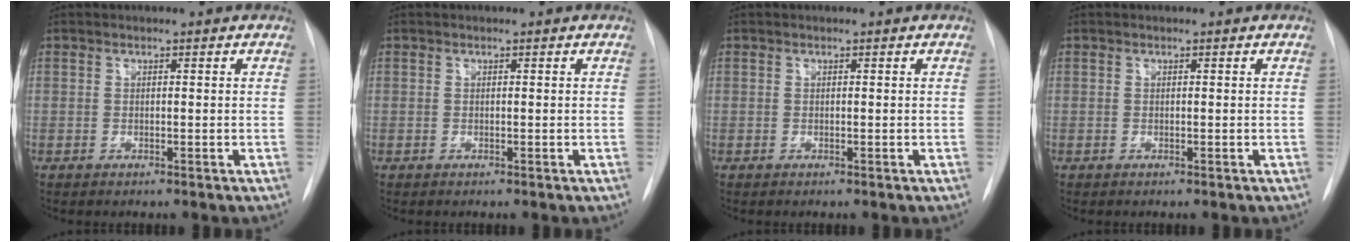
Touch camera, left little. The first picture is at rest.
{"total": 0.0}
{"total": 0.0}
{"total": 0.0}